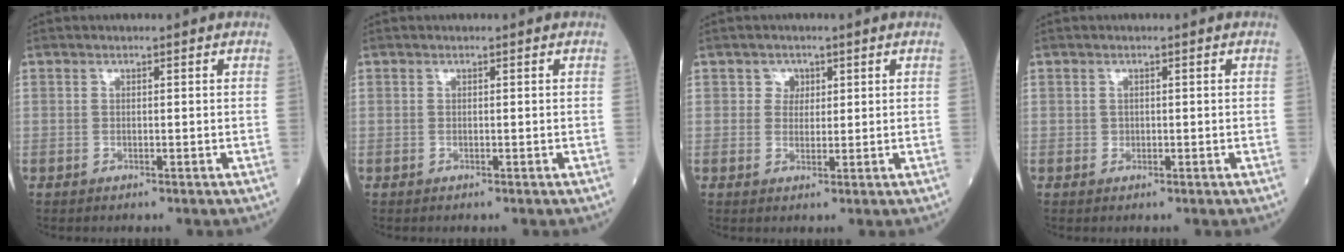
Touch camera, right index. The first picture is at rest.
{"total": 0.0}
{"total": 2.0, "force": [0.9, 1.7, 0.4], "torque": [0.000, 0.000, 0.010]}
{"total": 0.5, "force": [0.0, 0.5, 0.1], "torque": [0.001, 0.003, -0.002]}